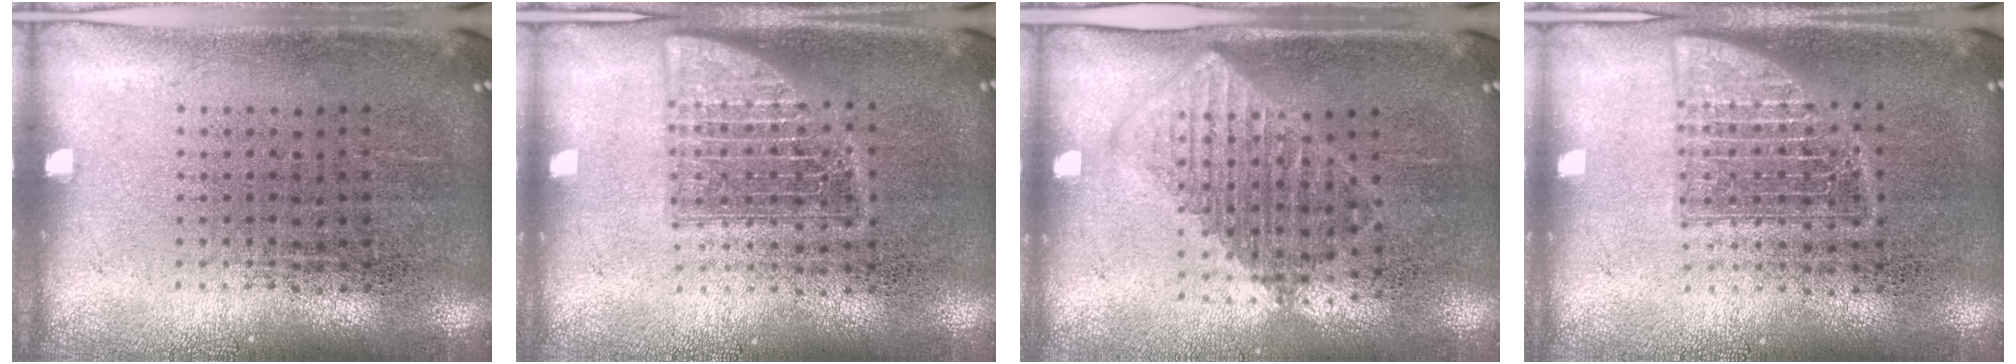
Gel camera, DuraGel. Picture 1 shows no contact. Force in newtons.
{"total": 2.5, "press": 2.5, "slide": 0.3}
{"total": 1.2, "press": 1.1, "slide": 0.5}
{"total": 2.5, "press": 2.5, "slide": 0.3}